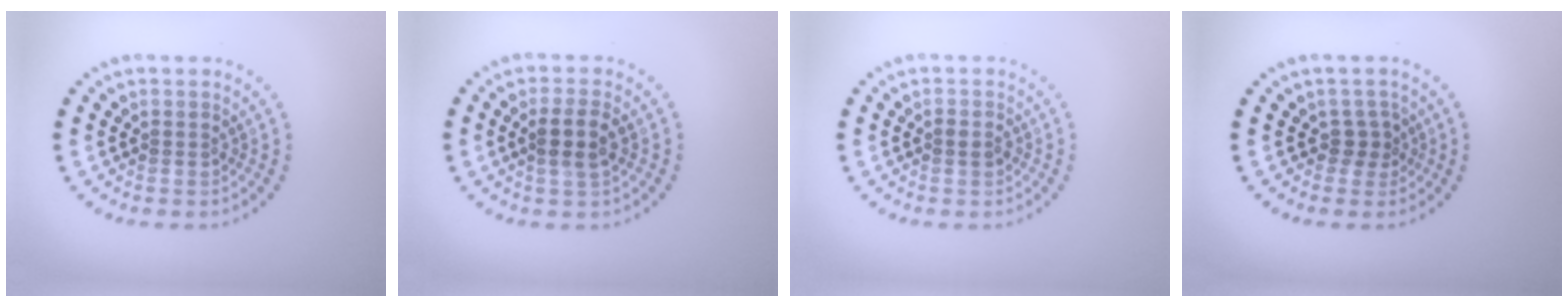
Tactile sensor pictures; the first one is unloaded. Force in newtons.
{"total": 2.5, "press": 2.4, "slide": 0.8}
{"total": 1.0, "press": 1.0, "slide": 0.1}
{"total": 1.7, "press": 1.2, "slide": 1.2}